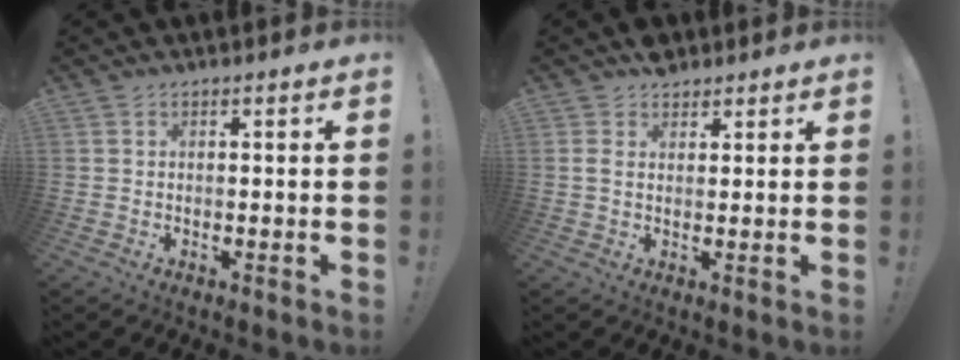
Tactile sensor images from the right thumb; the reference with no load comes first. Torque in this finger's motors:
{"motor_torque": [-0.68, 0.22, -0.01, 0.00, 0.03]}